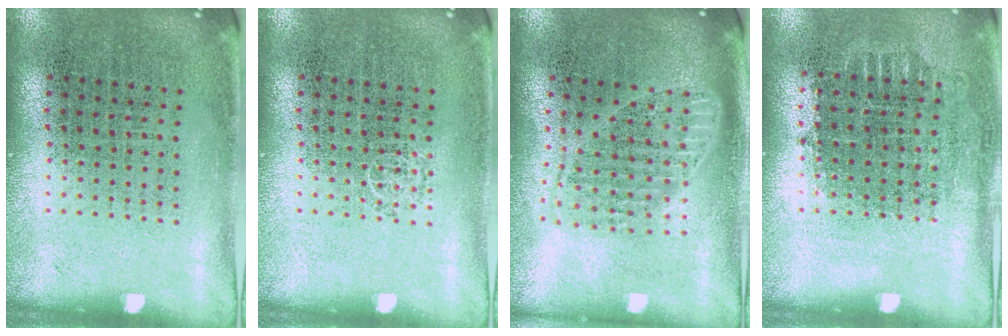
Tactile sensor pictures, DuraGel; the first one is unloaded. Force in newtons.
{"total": 0.6, "press": 0.6, "slide": 0.1}
{"total": 1.7, "press": 1.4, "slide": 0.9}
{"total": 0.7, "press": 0.7, "slide": 0.2}